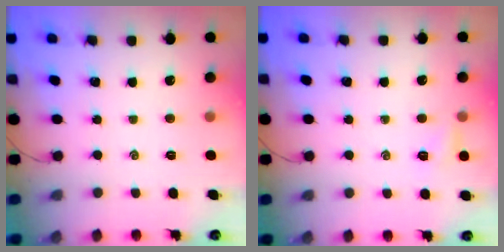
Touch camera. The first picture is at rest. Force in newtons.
{"total": 4.1, "press": 3.9, "slide": 1.2}